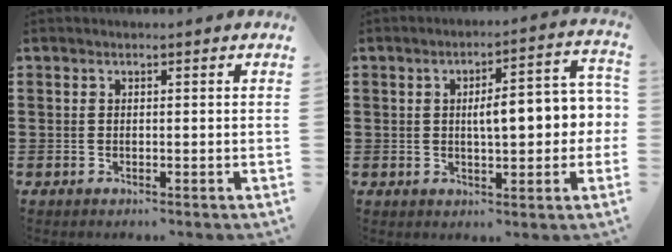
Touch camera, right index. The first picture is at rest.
{"total": 7.5, "force": [0.3, 2.6, 7.0], "torque": [-0.098, -0.008, -0.006]}